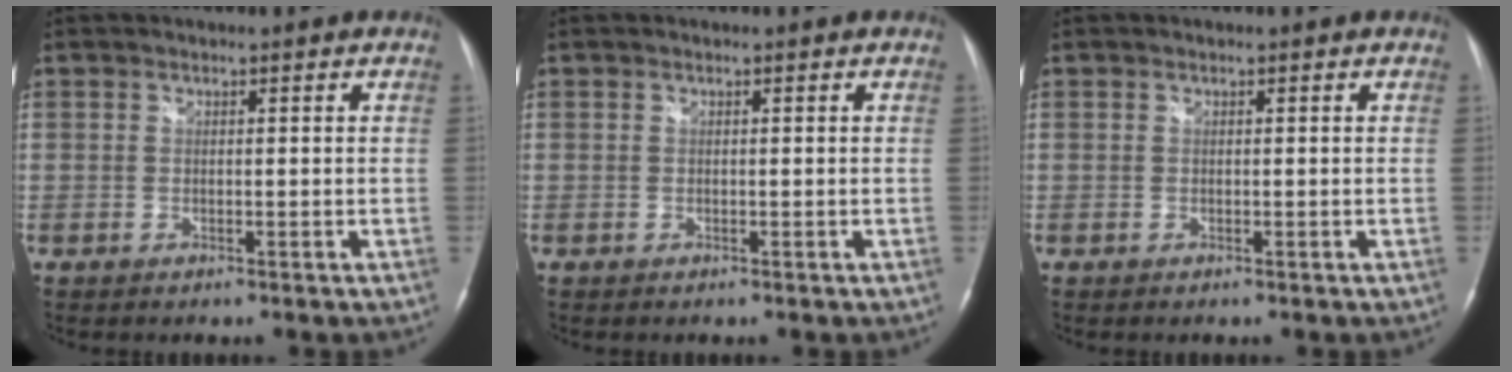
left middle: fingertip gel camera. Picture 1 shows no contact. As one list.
[{"total": 0.0}, {"total": 0.0}]